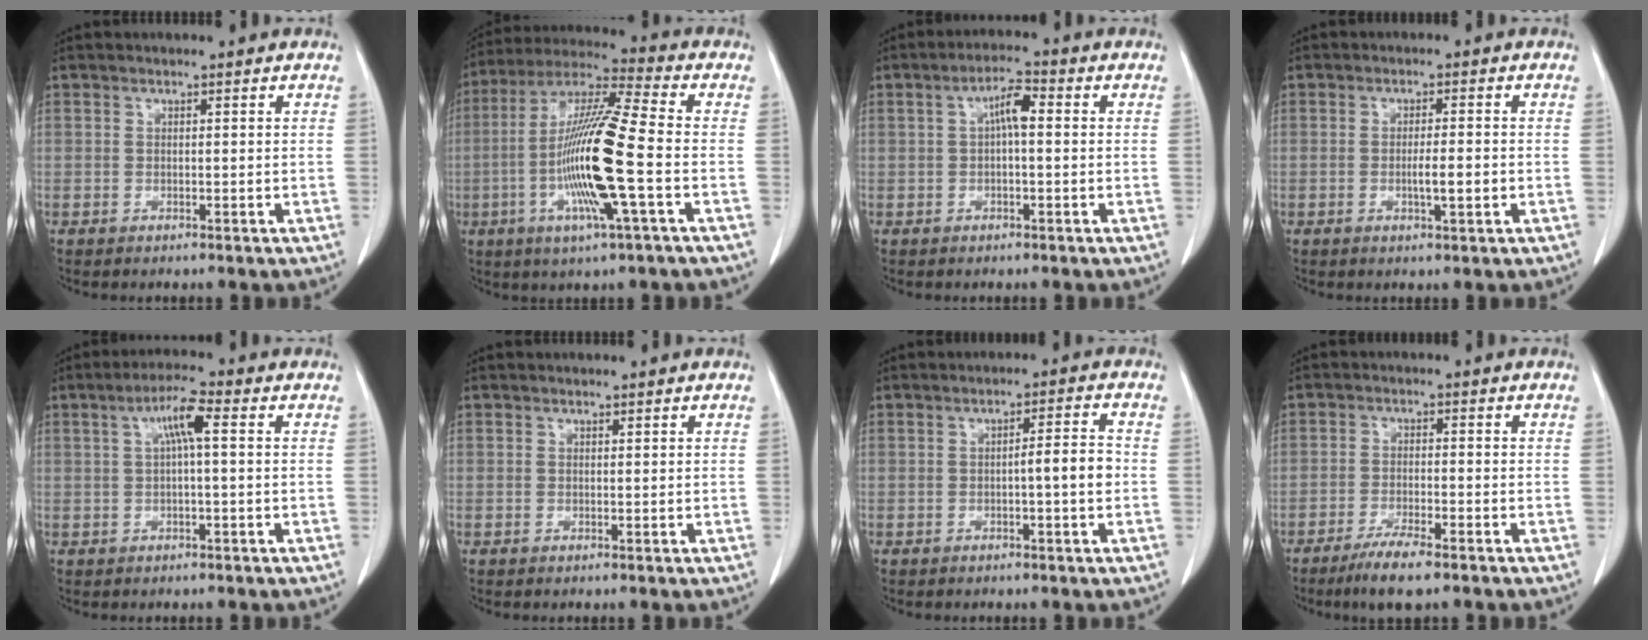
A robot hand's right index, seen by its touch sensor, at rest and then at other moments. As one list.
[{"total": 16.4, "force": [-3.4, 0.1, 16.0], "torque": [-0.318, -0.009, -0.074]}, {"total": 4.1, "force": [0.5, 0.9, 4.0], "torque": [-0.070, 0.012, 0.005]}, {"total": 3.4, "force": [-0.8, 0.2, 3.3], "torque": [-0.055, -0.003, -0.012]}, {"total": 4.8, "force": [1.1, 0.4, 4.7], "torque": [-0.088, 0.014, 0.019]}, {"total": 0.0}, {"total": 3.9, "force": [-0.7, 0.0, 3.8], "torque": [-0.053, 0.005, -0.013]}, {"total": 6.0, "force": [-4.3, 0.5, 4.1], "torque": [-0.077, -0.013, -0.073]}]